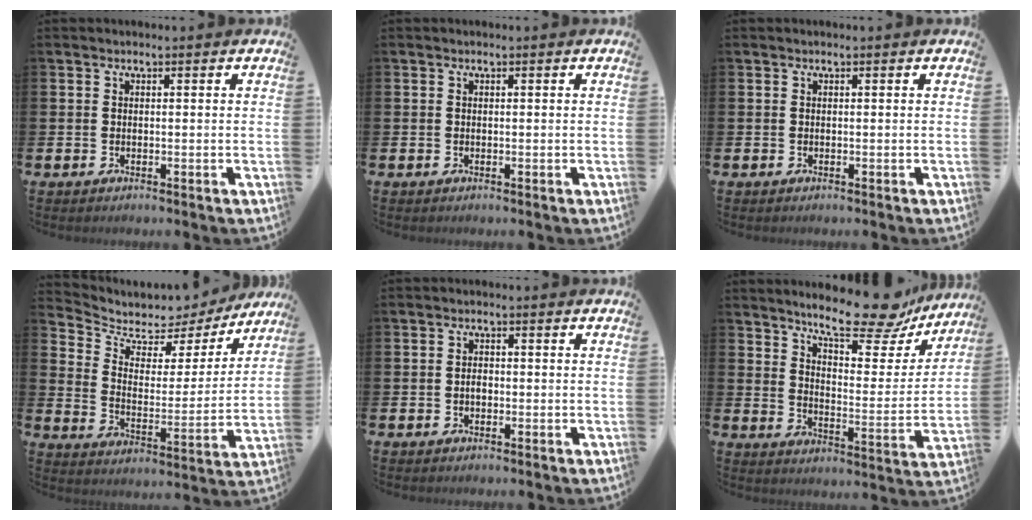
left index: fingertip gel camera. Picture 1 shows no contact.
{"total": 0.0}
{"total": 0.0}
{"total": 5.9, "force": [5.2, 2.7, 1.1], "torque": [-0.060, -0.040, 0.085]}
{"total": 1.3, "force": [-0.2, 0.8, 1.0], "torque": [-0.009, 0.001, -0.007]}
{"total": 13.7, "force": [11.2, 3.7, 6.9], "torque": [-0.124, -0.059, 0.191]}